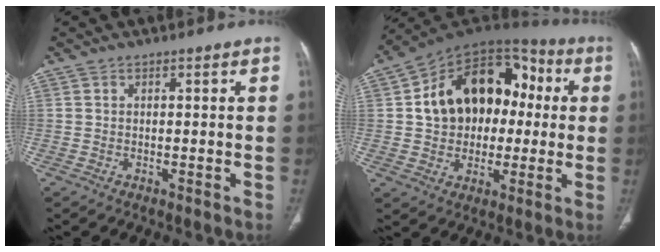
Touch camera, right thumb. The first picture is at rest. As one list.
[{"total": 21.5, "force": [2.1, 15.5, 14.8], "torque": [-0.196, 0.041, 0.034]}]